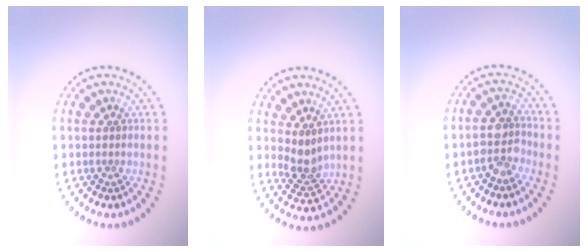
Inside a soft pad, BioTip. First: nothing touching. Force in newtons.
{"total": 2.3, "press": 1.8, "slide": 1.4}
{"total": 2.4, "press": 2.2, "slide": 1.1}